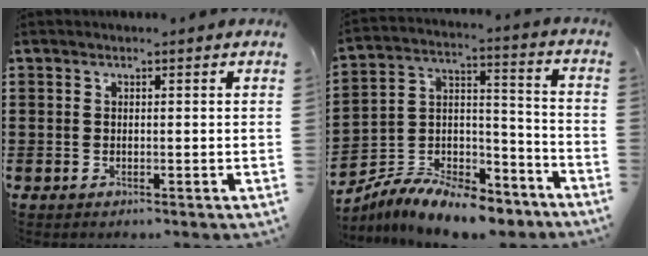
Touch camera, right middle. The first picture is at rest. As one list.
[{"total": 9.0, "force": [-8.3, 1.9, 3.0], "torque": [-0.049, 0.023, -0.162]}]